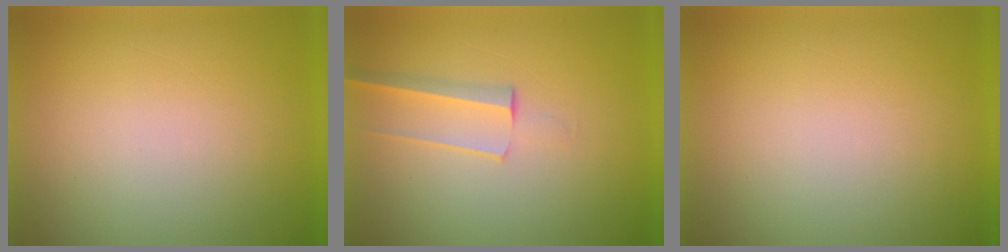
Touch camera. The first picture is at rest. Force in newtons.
{"total": 2.5}
{"total": 1.3}